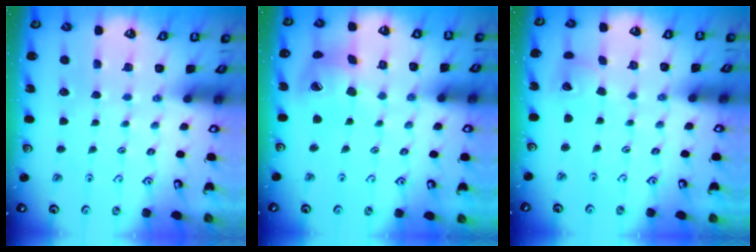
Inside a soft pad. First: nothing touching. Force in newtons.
{"total": 15.5, "press": 15.2, "slide": 2.5}
{"total": 5.5, "press": 5.5, "slide": 0.7}